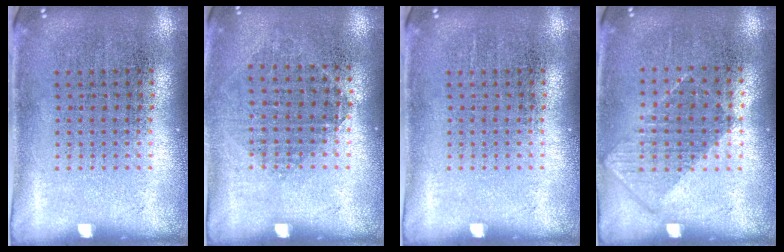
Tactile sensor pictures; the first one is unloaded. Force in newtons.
{"total": 0.9, "press": 0.8, "slide": 0.4}
{"total": 0.0}
{"total": 0.8, "press": 0.7, "slide": 0.4}